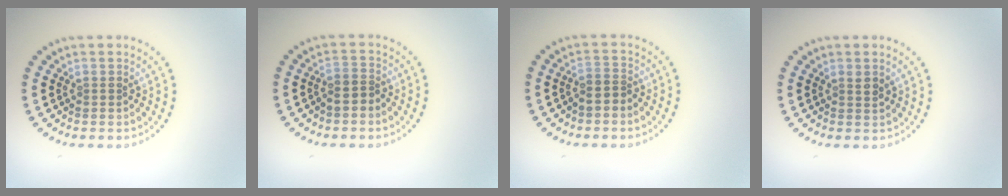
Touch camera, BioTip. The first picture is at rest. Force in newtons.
{"total": 1.6, "press": 1.5, "slide": 0.7}
{"total": 1.5, "press": 1.3, "slide": 0.7}
{"total": 0.9, "press": 0.8, "slide": 0.4}